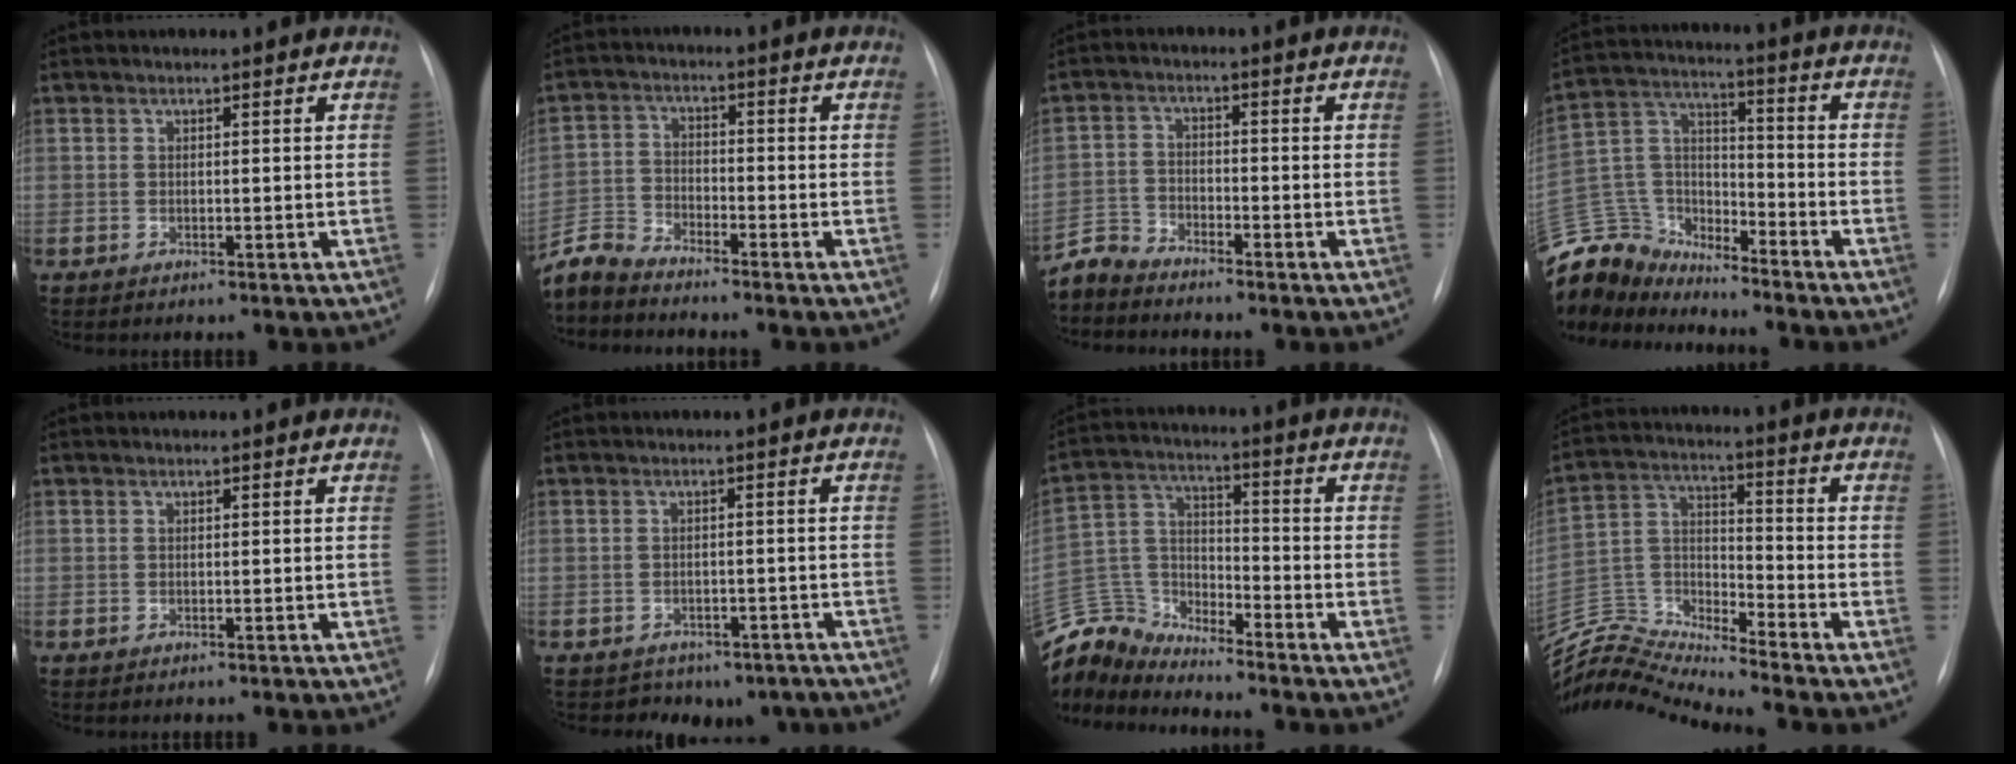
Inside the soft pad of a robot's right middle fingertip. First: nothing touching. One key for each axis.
{"total": 6.3, "fx": -6.3, "fy": 0.4, "fz": 0.4, "tx": -0.014, "ty": -0.006, "tz": -0.127}
{"total": 4.1, "fx": -4.0, "fy": 0.0, "fz": -0.5, "tx": 0.009, "ty": -0.013, "tz": -0.081}
{"total": 15.0, "fx": -14.3, "fy": 4.1, "fz": 2.0, "tx": -0.054, "ty": 0.044, "tz": -0.271}
{"total": 0.0}
{"total": 7.0, "fx": -5.5, "fy": 4.4, "fz": 0.5, "tx": 0.003, "ty": 0.015, "tz": -0.055}
{"total": 11.6, "fx": -11.5, "fy": 1.3, "fz": 0.4, "tx": -0.023, "ty": 0.041, "tz": -0.231}
{"total": 13.4, "fx": -13.2, "fy": -1.4, "fz": 1.6, "tx": -0.039, "ty": 0.038, "tz": -0.260}